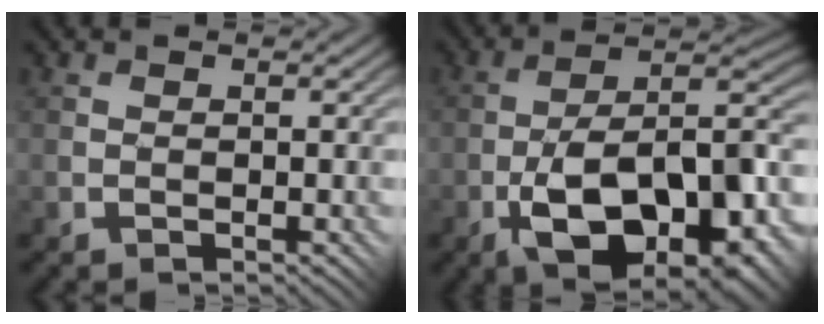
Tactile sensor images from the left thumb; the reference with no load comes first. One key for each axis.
{"total": 15.4, "fx": -5.7, "fy": 7.1, "fz": 12.4, "tx": -0.194, "ty": -0.010, "tz": -0.094}